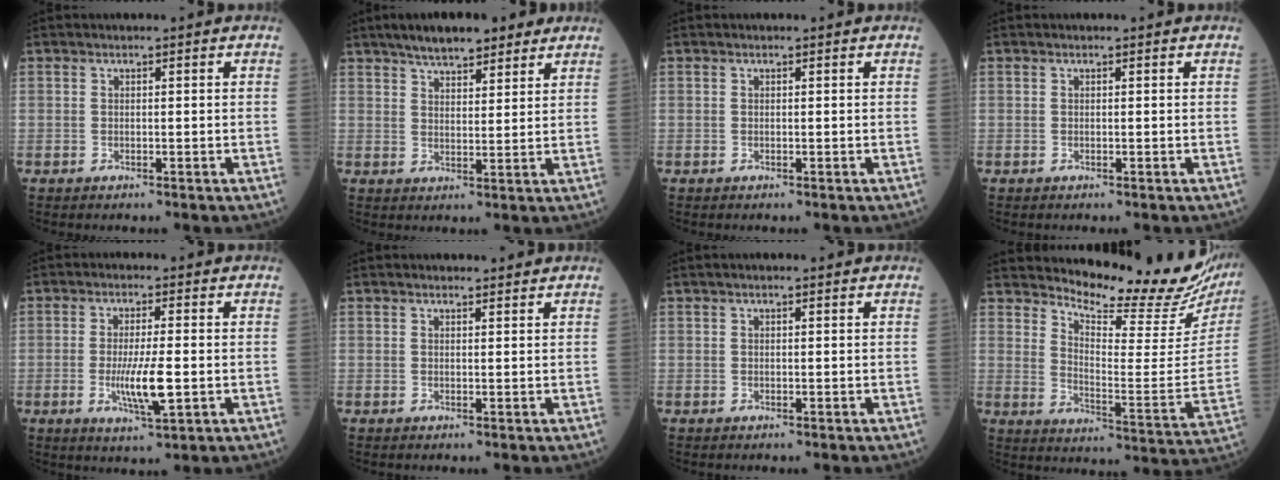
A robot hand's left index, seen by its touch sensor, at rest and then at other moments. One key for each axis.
{"total": 9.4, "fx": 7.2, "fy": 2.9, "fz": 5.2, "tx": -0.076, "ty": 0.024, "tz": 0.115}
{"total": 0.0}
{"total": 0.0}
{"total": 6.4, "fx": -1.0, "fy": 0.8, "fz": 6.3, "tx": -0.125, "ty": -0.015, "tz": -0.017}
{"total": 1.9, "fx": 1.8, "fy": 0.3, "fz": 0.2, "tx": -0.010, "ty": 0.006, "tz": 0.025}
{"total": 1.3, "fx": 0.9, "fy": 0.3, "fz": 0.8, "tx": -0.016, "ty": 0.014, "tz": 0.013}
{"total": 19.7, "fx": 18.3, "fy": 3.1, "fz": 6.7, "tx": -0.103, "ty": -0.088, "tz": 0.231}